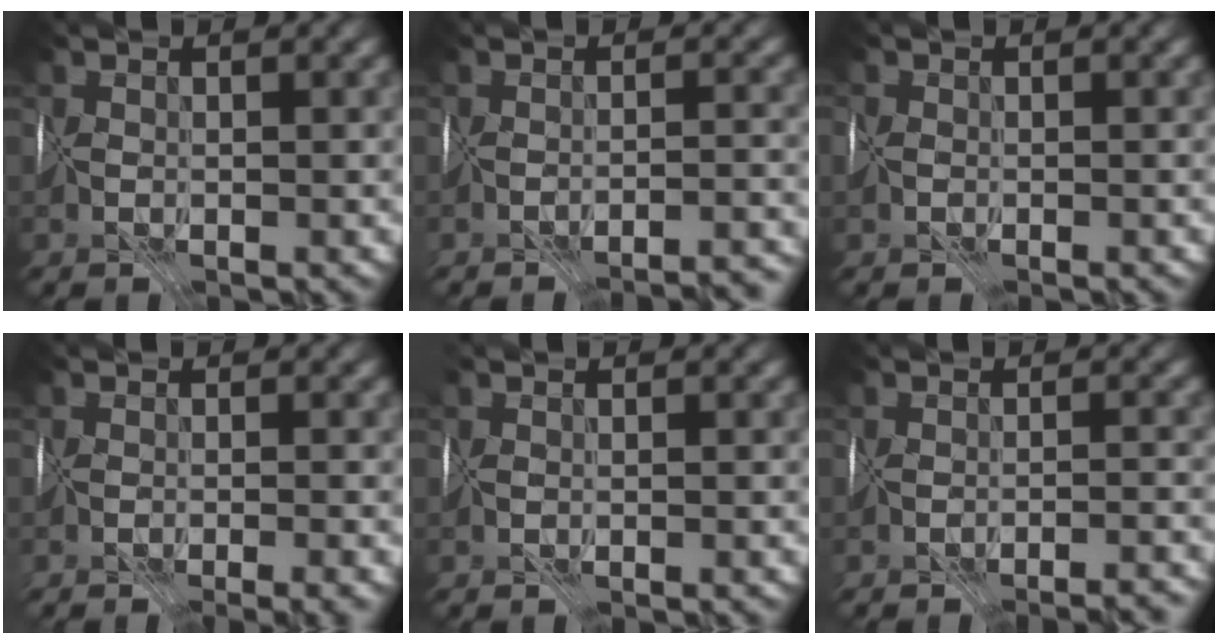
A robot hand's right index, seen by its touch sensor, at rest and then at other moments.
{"total": 6.8, "force": [-6.6, 0.7, 1.6], "torque": [0.005, 0.009, -0.067]}
{"total": 1.8, "force": [-1.0, 1.1, 1.1], "torque": [-0.011, -0.002, -0.020]}
{"total": 4.6, "force": [-3.4, 1.1, 2.9], "torque": [-0.025, -0.006, -0.033]}
{"total": 1.3, "force": [-1.2, 0.0, 0.5], "torque": [0.007, -0.001, -0.018]}
{"total": 6.2, "force": [-6.0, 0.7, 1.5], "torque": [0.009, 0.006, -0.060]}